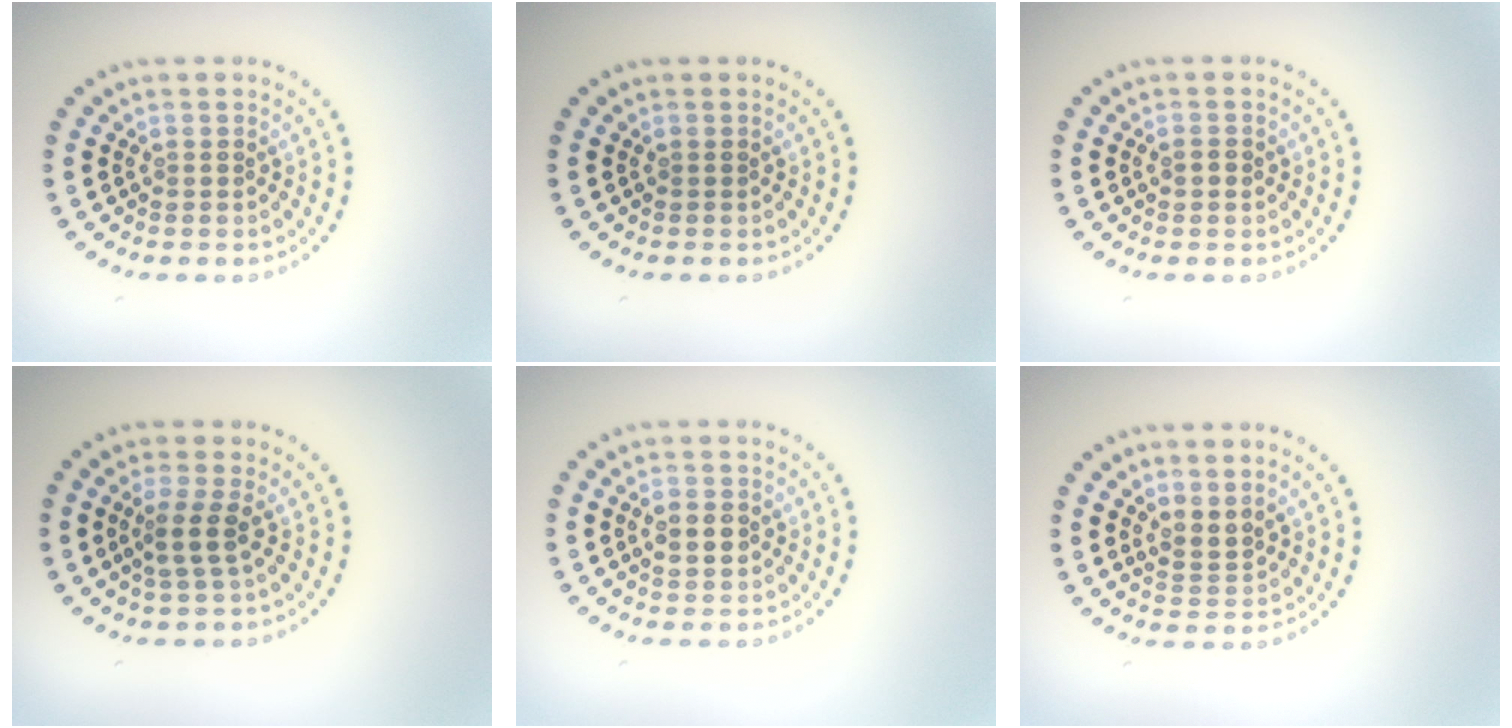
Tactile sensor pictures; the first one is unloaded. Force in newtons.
{"total": 0.0}
{"total": 0.9, "press": 0.9, "slide": 0.2}
{"total": 2.3, "press": 1.8, "slide": 1.3}
{"total": 2.7, "press": 2.7, "slide": 0.1}
{"total": 2.0, "press": 1.4, "slide": 1.3}